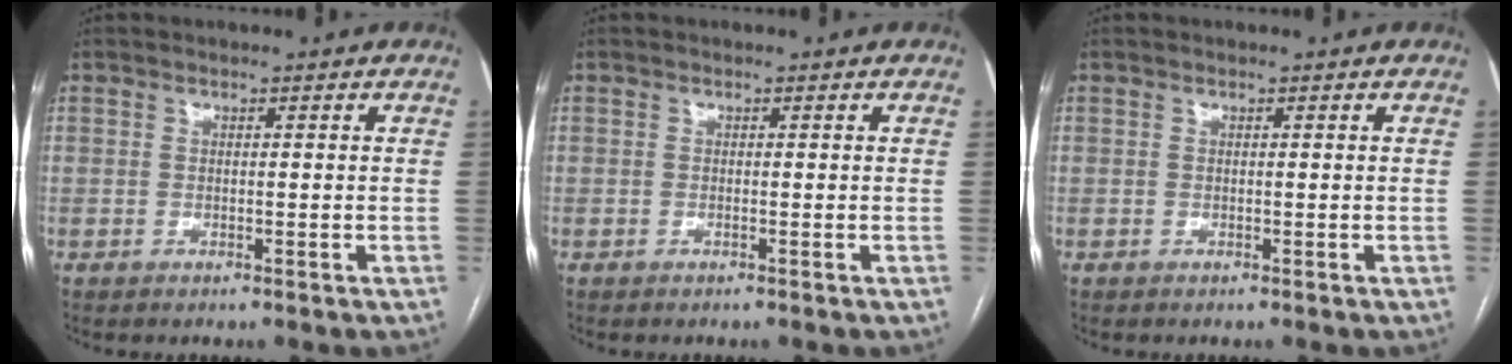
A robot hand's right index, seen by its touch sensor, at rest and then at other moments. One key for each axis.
{"total": 0.0}
{"total": 0.0}